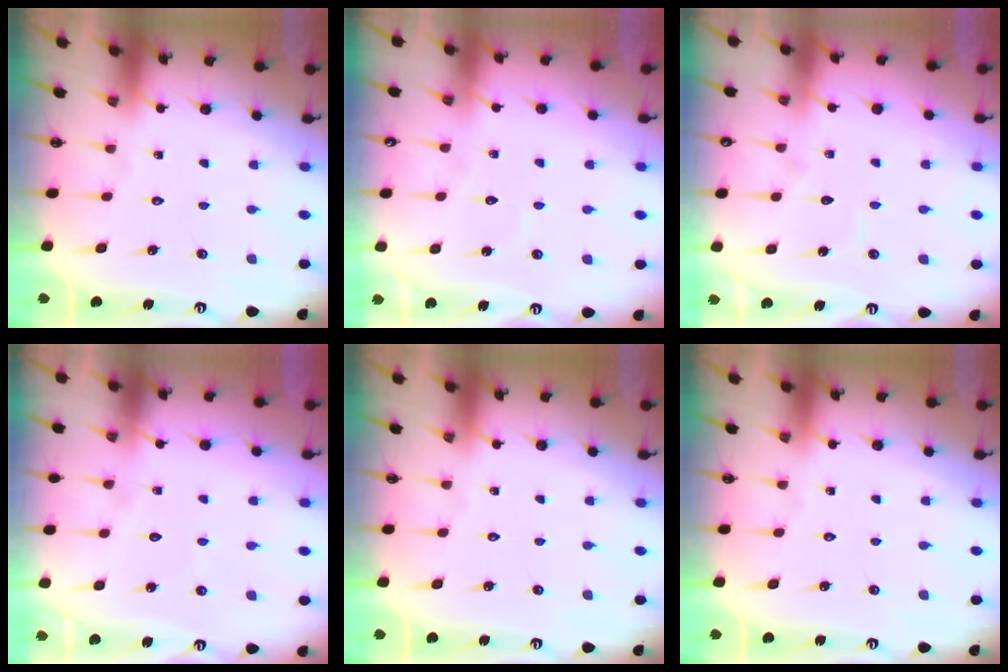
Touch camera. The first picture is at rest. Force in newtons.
{"total": 5.1, "press": 5.0, "slide": 0.5}
{"total": 4.7, "press": 4.6, "slide": 0.4}
{"total": 2.7, "press": 2.7, "slide": 0.3}
{"total": 0.0}
{"total": 0.0}